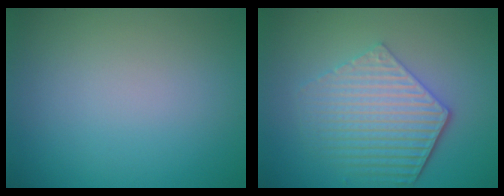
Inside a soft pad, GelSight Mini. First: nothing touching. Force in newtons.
{"total": 5.5, "press": 4.3, "slide": 3.5}